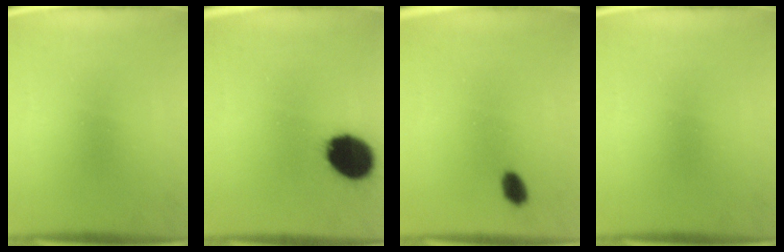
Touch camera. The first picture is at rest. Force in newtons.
{"total": 15.5}
{"total": 3.6}
{"total": 0.0}